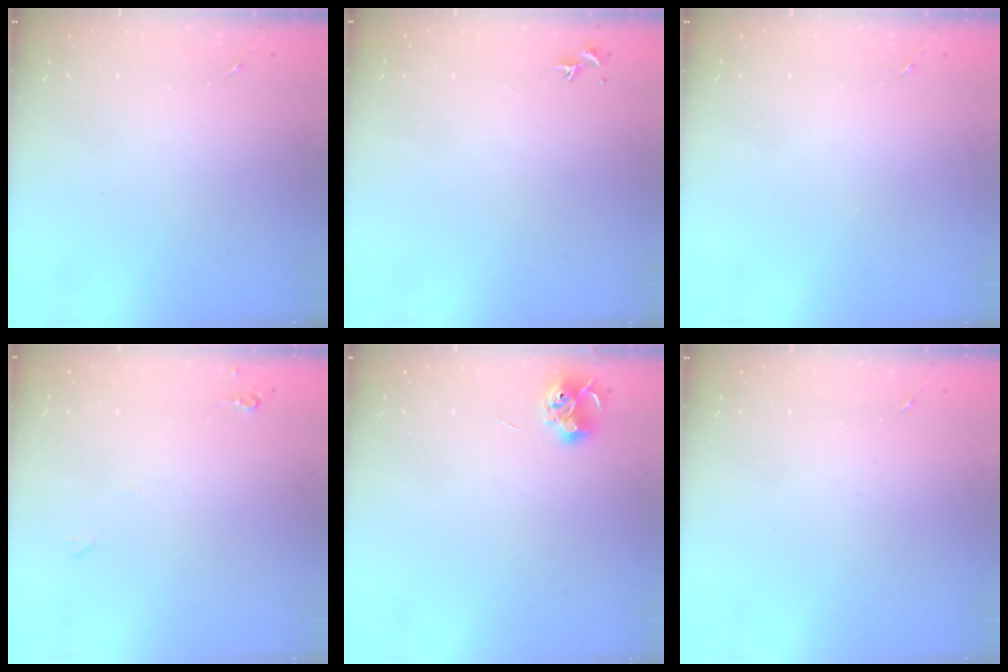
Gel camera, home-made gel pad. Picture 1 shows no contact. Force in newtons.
{"total": 0.7, "press": 0.5, "slide": 0.4}
{"total": 0.0}
{"total": 4.1, "press": 4.0, "slide": 0.7}
{"total": 6.5, "press": 6.5, "slide": 0.8}
{"total": 0.0}